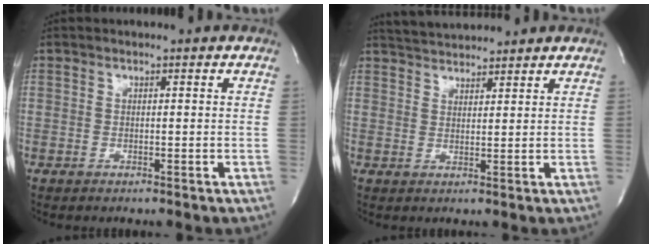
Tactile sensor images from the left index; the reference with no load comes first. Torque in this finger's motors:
{"motor_torque": [-0.17, -0.32, 0.15, 0.10]}